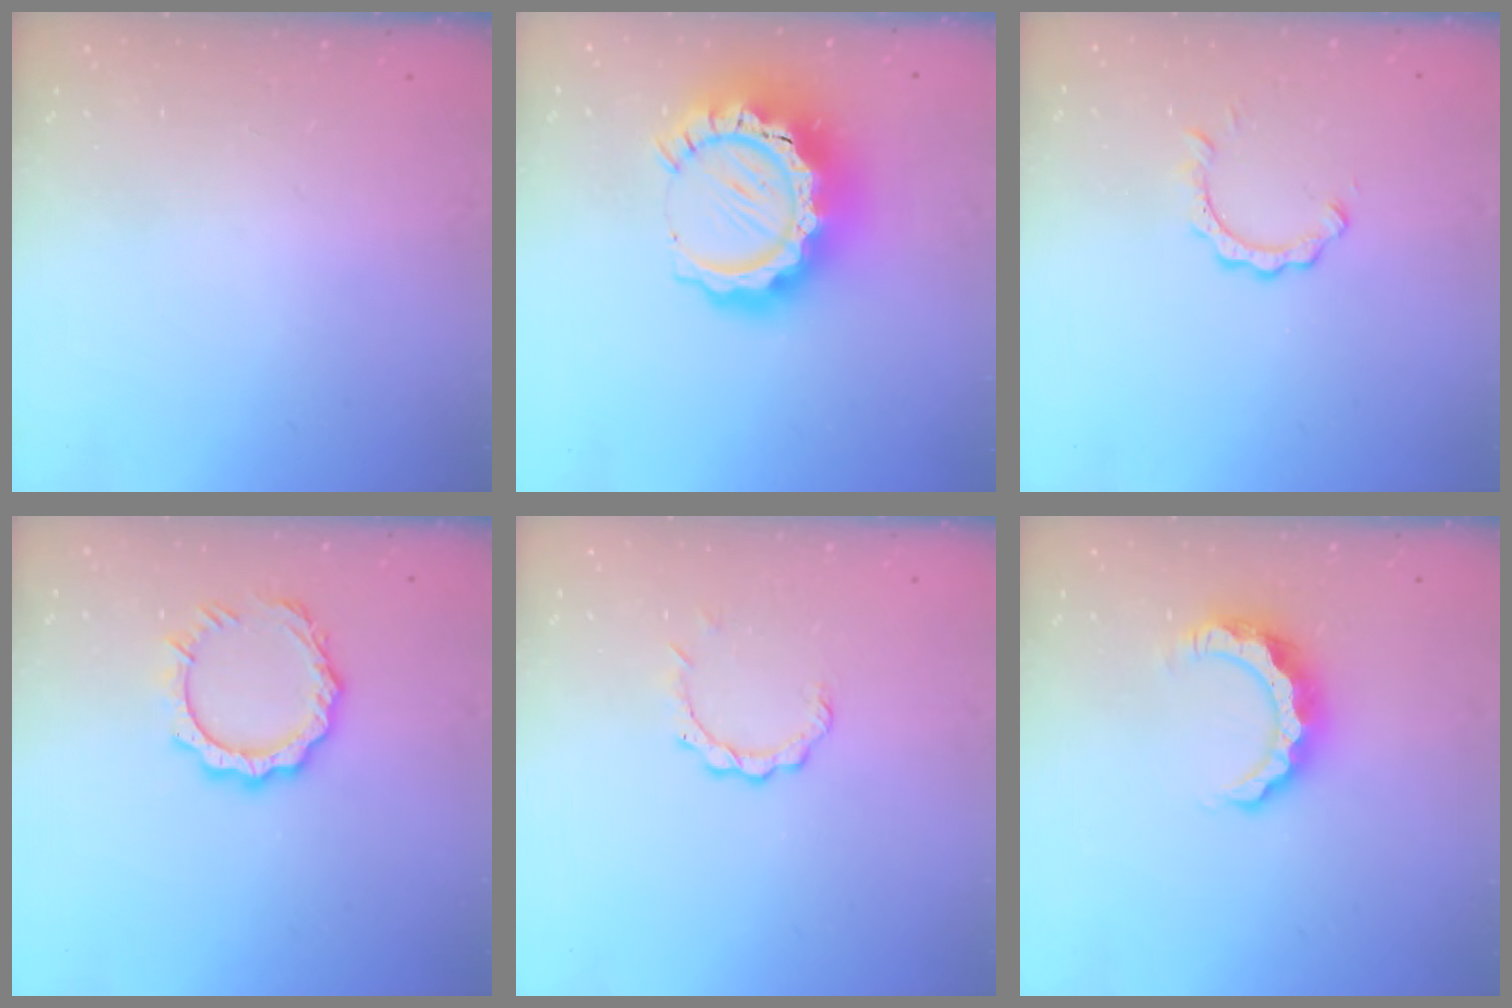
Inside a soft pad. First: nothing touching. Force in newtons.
{"total": 19.4, "press": 19.3, "slide": 1.8}
{"total": 2.8, "press": 2.8, "slide": 0.2}
{"total": 10.5, "press": 10.5, "slide": 1.0}
{"total": 3.6, "press": 3.6, "slide": 0.3}
{"total": 8.2, "press": 8.2, "slide": 0.7}